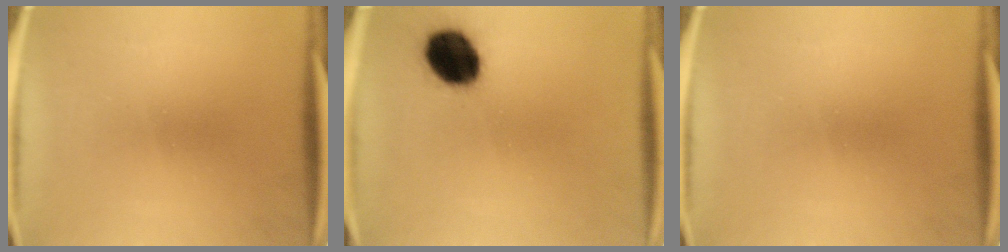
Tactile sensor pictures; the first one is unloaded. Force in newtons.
{"total": 13.1}
{"total": 0.0}